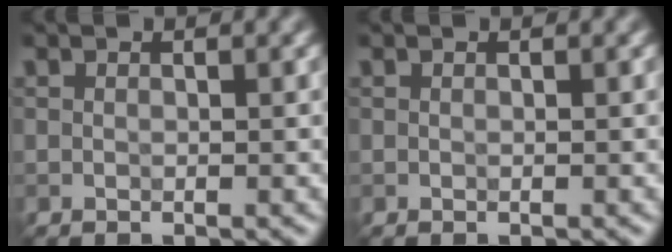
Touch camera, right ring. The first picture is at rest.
{"total": 0.0}